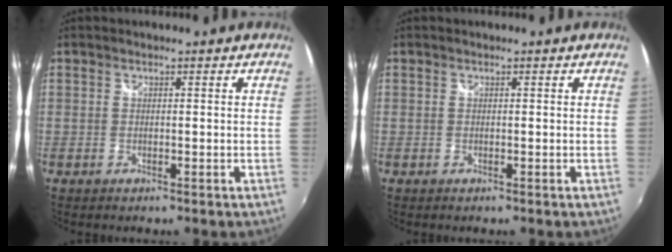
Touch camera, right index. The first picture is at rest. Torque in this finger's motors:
{"motor_torque": [-0.03, 0.04, 0.00, 0.00]}